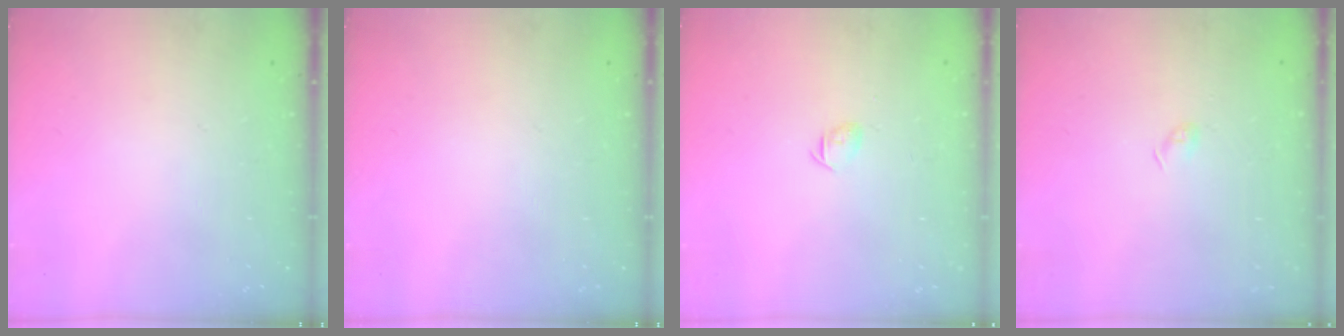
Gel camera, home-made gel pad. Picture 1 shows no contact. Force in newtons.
{"total": 0.0}
{"total": 3.4, "press": 3.3, "slide": 0.9}
{"total": 2.6, "press": 2.5, "slide": 0.4}